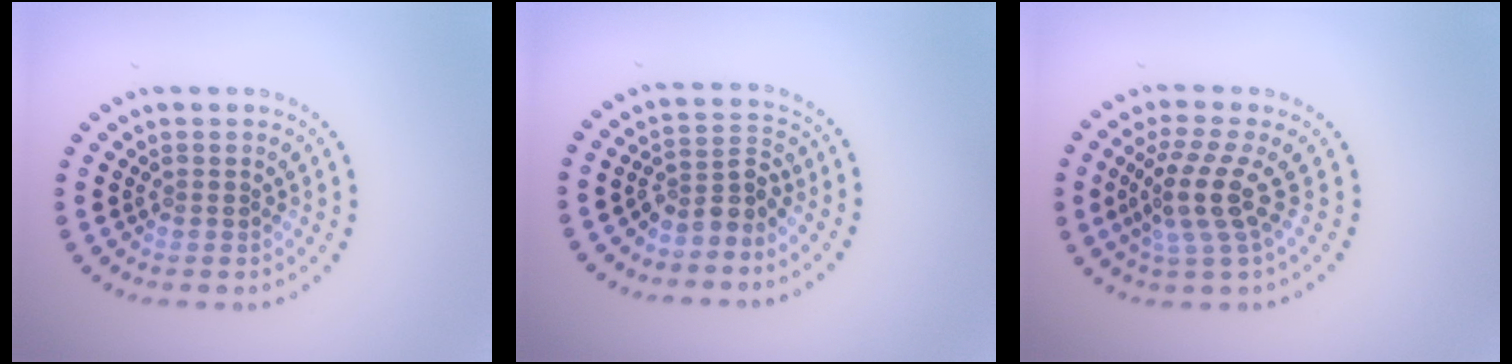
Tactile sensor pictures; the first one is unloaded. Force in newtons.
{"total": 2.7, "press": 2.0, "slide": 1.8}
{"total": 3.9, "press": 2.8, "slide": 2.6}